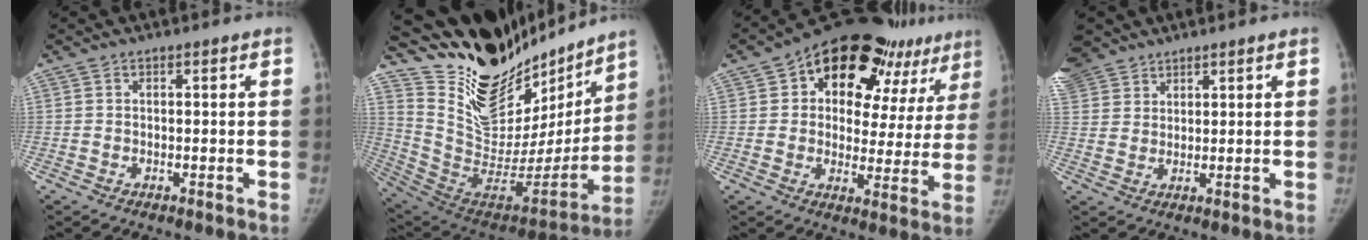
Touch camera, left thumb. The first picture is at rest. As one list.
[{"total": 30.3, "force": [25.1, 12.2, 11.9], "torque": [-0.166, -0.123, 0.403]}, {"total": 24.0, "force": [14.5, 12.2, 14.8], "torque": [-0.151, -0.032, 0.191]}, {"total": 9.6, "force": [6.9, 6.3, 2.2], "torque": [-0.051, 0.006, 0.147]}]